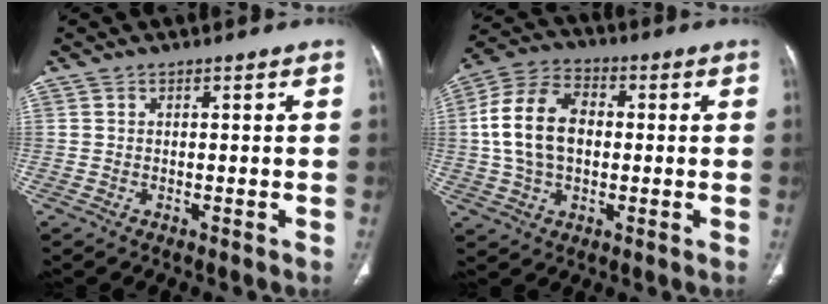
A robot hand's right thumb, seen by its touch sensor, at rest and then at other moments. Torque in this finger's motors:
{"motor_torque": [0.87, 1.31, 0.69, -0.51, 0.43]}